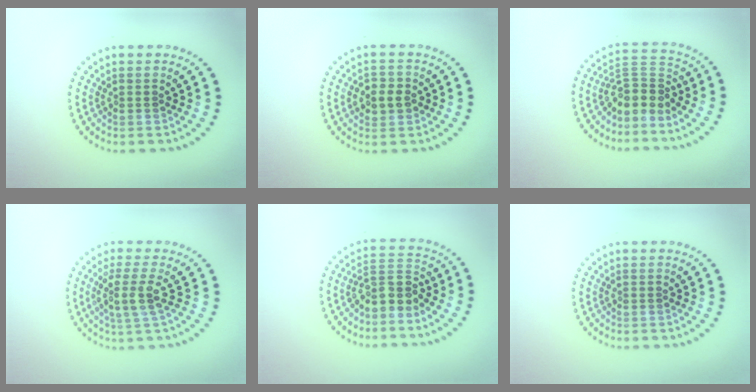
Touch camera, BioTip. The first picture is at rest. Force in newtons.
{"total": 2.6, "press": 2.5, "slide": 0.5}
{"total": 3.5, "press": 2.6, "slide": 2.4}
{"total": 3.0, "press": 2.4, "slide": 1.8}
{"total": 3.2, "press": 2.7, "slide": 1.7}
{"total": 0.0}